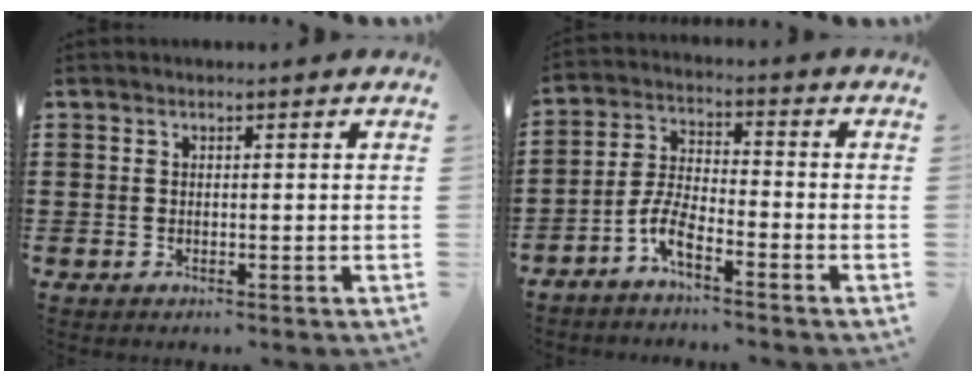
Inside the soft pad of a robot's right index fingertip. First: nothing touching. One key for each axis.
{"total": 5.4, "fx": -3.9, "fy": 1.3, "fz": 3.6, "tx": -0.098, "ty": -0.008, "tz": -0.083}